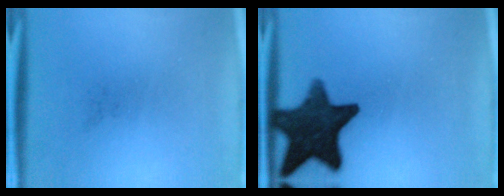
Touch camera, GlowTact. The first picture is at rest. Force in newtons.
{"total": 14.4}